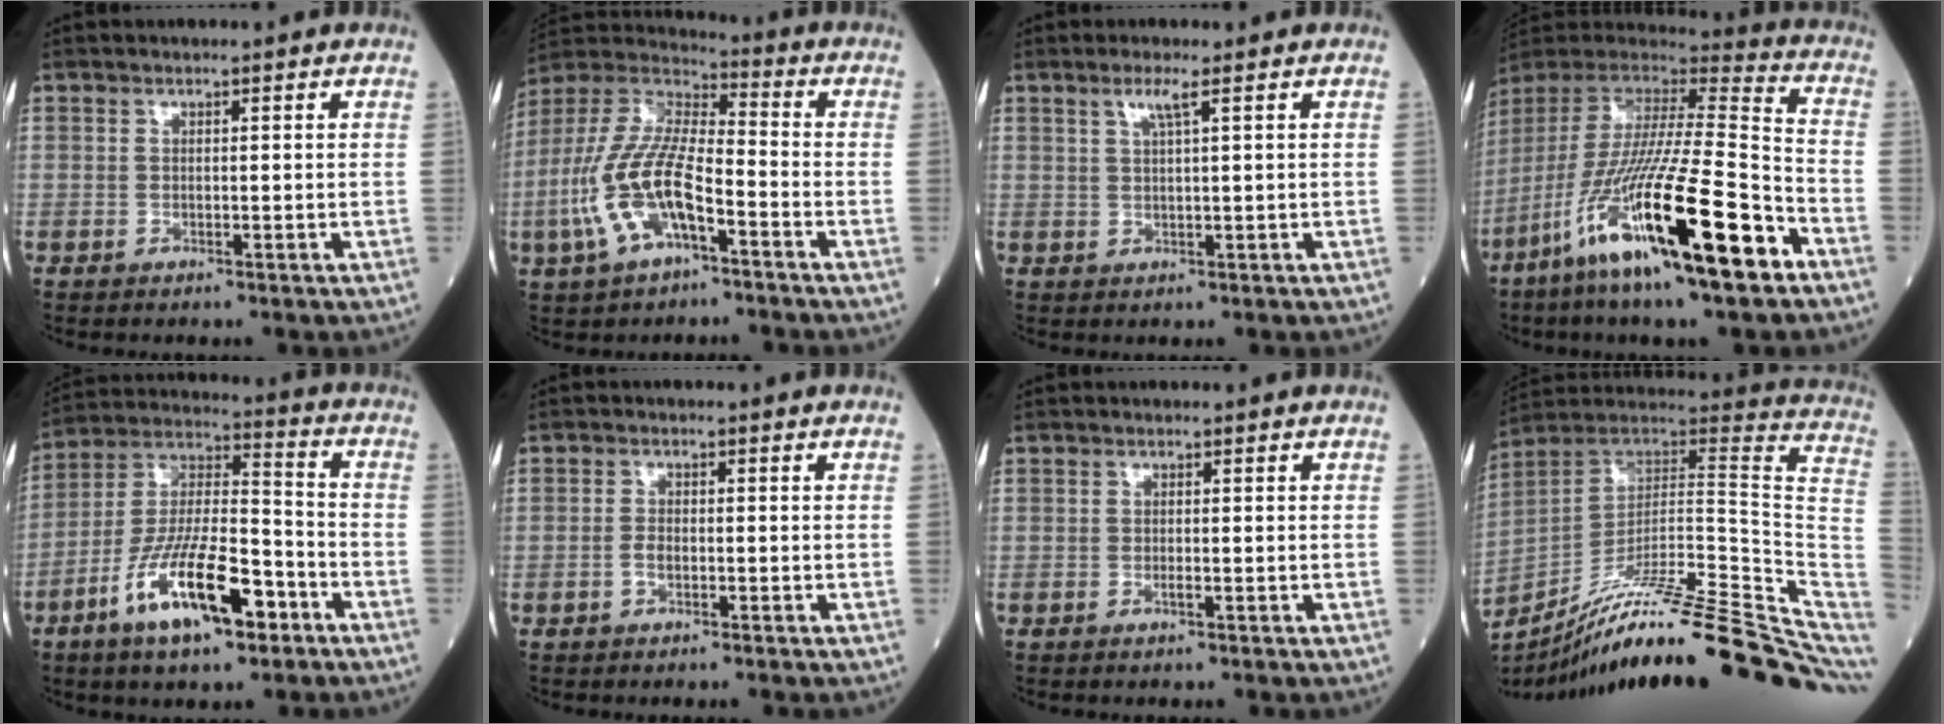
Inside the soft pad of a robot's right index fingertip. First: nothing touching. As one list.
[{"total": 14.4, "force": [-5.1, 4.8, 12.6], "torque": [-0.283, 0.004, -0.095]}, {"total": 2.4, "force": [1.3, -0.3, 2.0], "torque": [-0.046, 0.002, 0.028]}, {"total": 26.7, "force": [-13.6, 2.4, 22.9], "torque": [-0.431, -0.076, -0.252]}, {"total": 15.7, "force": [-7.7, 4.3, 13.0], "torque": [-0.255, -0.002, -0.133]}, {"total": 1.4, "force": [-0.6, 0.5, 1.1], "torque": [-0.024, 0.003, -0.010]}, {"total": 0.5, "force": [-0.2, 0.0, 0.5], "torque": [-0.014, -0.001, -0.001]}, {"total": 31.4, "force": [-22.9, 2.8, 21.3], "torque": [-0.221, -0.003, -0.342]}]